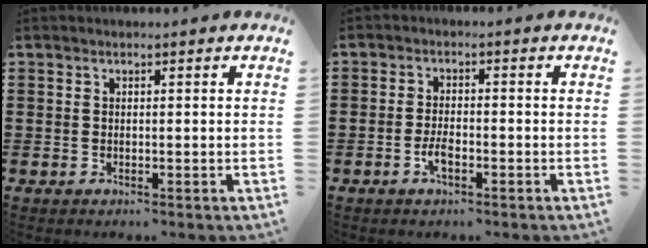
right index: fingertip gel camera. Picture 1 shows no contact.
{"total": 3.1, "force": [-1.4, 1.1, 2.5], "torque": [-0.059, -0.001, -0.030]}